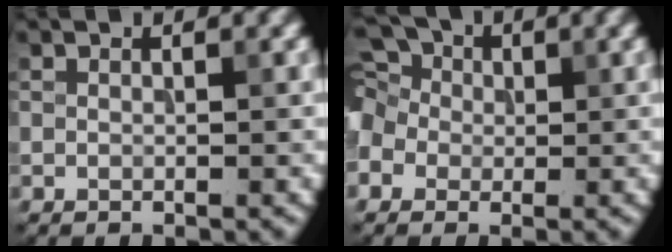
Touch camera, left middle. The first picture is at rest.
{"total": 7.8, "force": [0.8, 6.6, 4.1], "torque": [-0.094, 0.039, -0.035]}